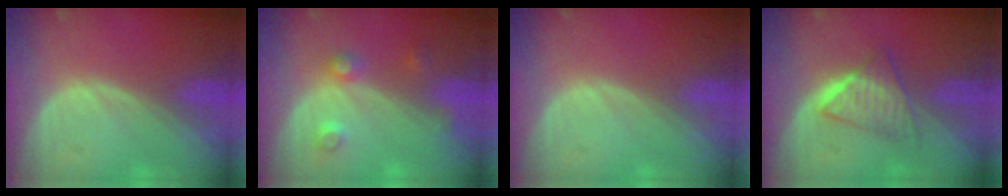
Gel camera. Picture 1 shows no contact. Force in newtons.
{"total": 3.4, "press": 3.2, "slide": 1.1}
{"total": 0.0}
{"total": 6.2, "press": 5.4, "slide": 3.0}